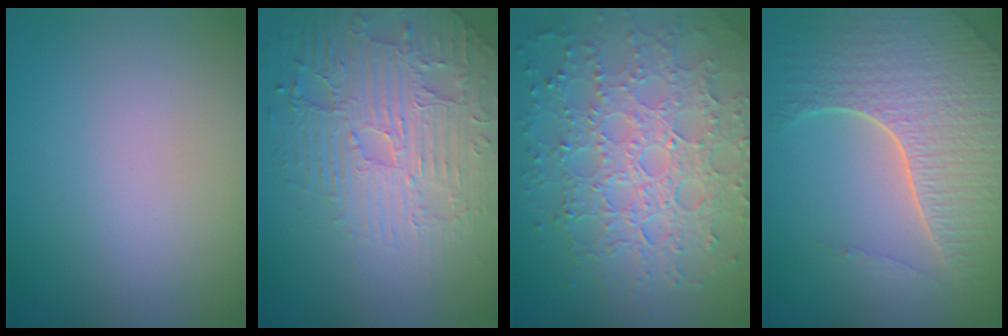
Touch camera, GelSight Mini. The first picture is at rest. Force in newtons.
{"total": 4.6, "press": 4.3, "slide": 1.6}
{"total": 7.7, "press": 5.7, "slide": 5.1}
{"total": 7.2, "press": 5.2, "slide": 5.0}